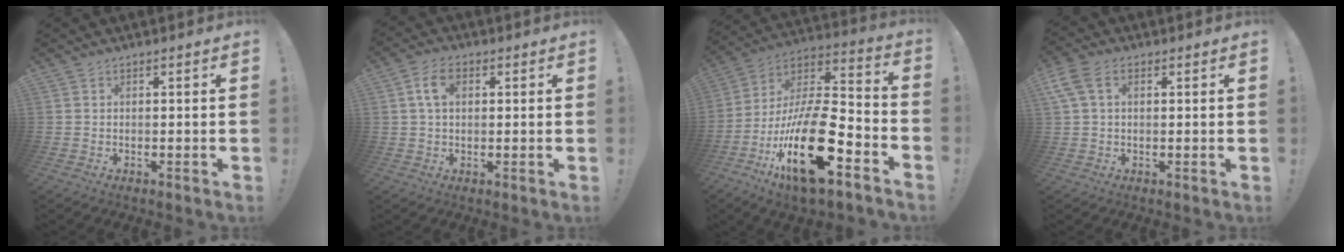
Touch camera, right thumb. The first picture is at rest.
{"total": 6.7, "force": [1.9, 4.1, 4.9], "torque": [-0.094, 0.005, 0.034]}
{"total": 25.3, "force": [-10.4, 9.4, 21.0], "torque": [-0.400, 0.056, -0.170]}
{"total": 6.4, "force": [2.0, 4.1, 4.6], "torque": [-0.100, 0.011, 0.042]}